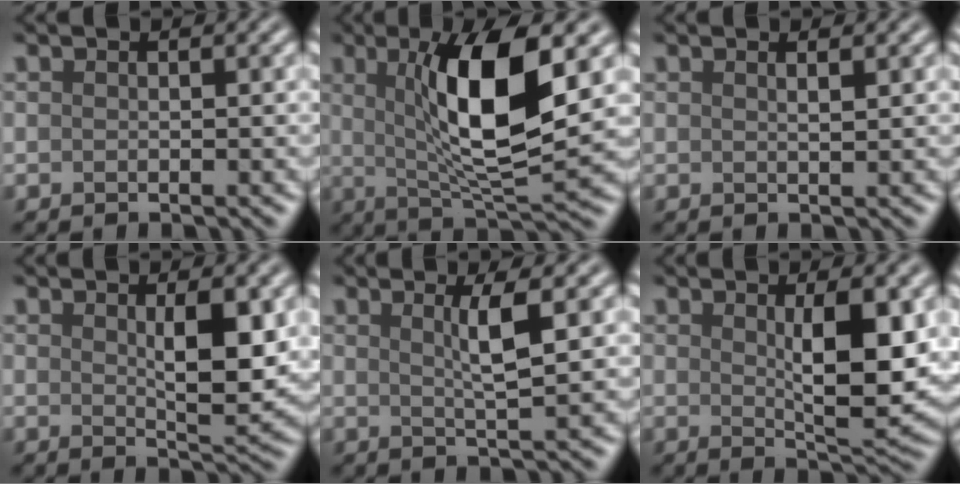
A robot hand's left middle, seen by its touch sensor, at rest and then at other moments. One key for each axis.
{"total": 9.6, "fx": 2.0, "fy": 2.5, "fz": 9.1, "tx": -0.140, "ty": -0.011, "tz": 0.040}
{"total": 1.0, "fx": 0.6, "fy": 0.4, "fz": 0.8, "tx": -0.002, "ty": 0.002, "tz": 0.004}
{"total": 4.6, "fx": 1.0, "fy": 1.2, "fz": 4.3, "tx": -0.065, "ty": -0.006, "tz": 0.021}
{"total": 3.2, "fx": 1.0, "fy": 0.5, "fz": 3.0, "tx": -0.045, "ty": -0.001, "tz": 0.017}
{"total": 6.4, "fx": 1.1, "fy": 1.7, "fz": 6.1, "tx": -0.087, "ty": -0.010, "tz": 0.024}